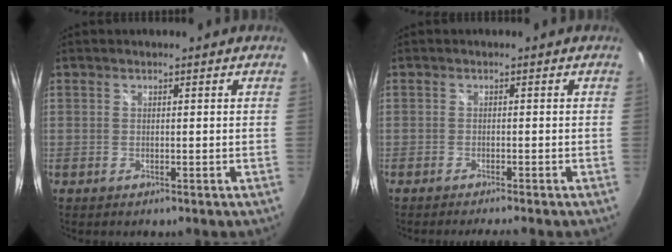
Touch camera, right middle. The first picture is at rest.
{"total": 3.2, "force": [-2.9, -0.2, 1.3], "torque": [-0.027, -0.014, -0.048]}